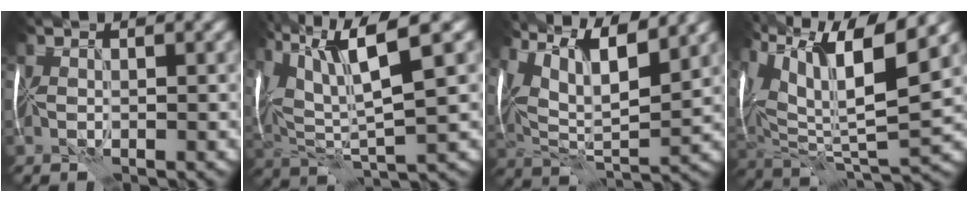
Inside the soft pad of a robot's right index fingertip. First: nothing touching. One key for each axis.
{"total": 10.7, "fx": 4.7, "fy": 2.5, "fz": 9.3, "tx": -0.190, "ty": 0.015, "tz": 0.088}
{"total": 11.9, "fx": 6.6, "fy": 4.2, "fz": 9.1, "tx": -0.162, "ty": 0.020, "tz": 0.099}
{"total": 13.2, "fx": 6.6, "fy": 4.1, "fz": 10.7, "tx": -0.226, "ty": 0.017, "tz": 0.128}